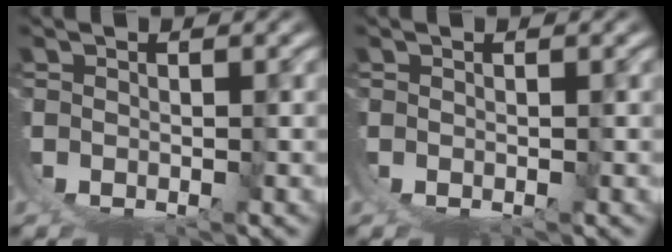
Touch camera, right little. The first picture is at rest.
{"total": 0.0}